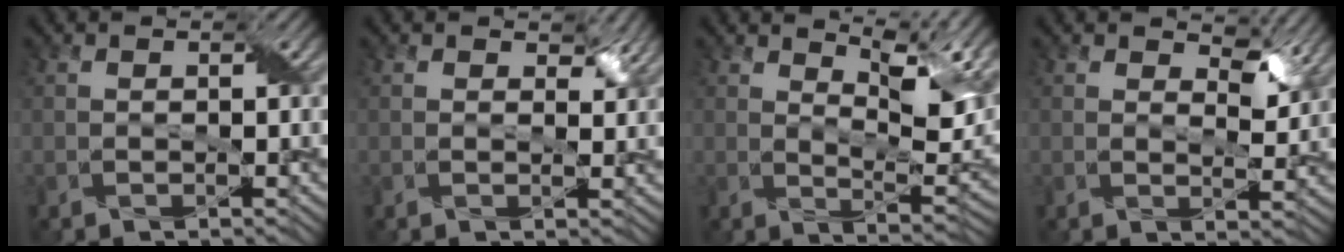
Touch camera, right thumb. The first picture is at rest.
{"total": 2.4, "force": [1.5, 1.2, 1.4], "torque": [-0.024, -0.005, 0.025]}
{"total": 11.0, "force": [6.3, 3.7, 8.2], "torque": [-0.133, 0.006, 0.094]}
{"total": 4.5, "force": [3.0, 2.0, 2.6], "torque": [-0.048, -0.008, 0.044]}